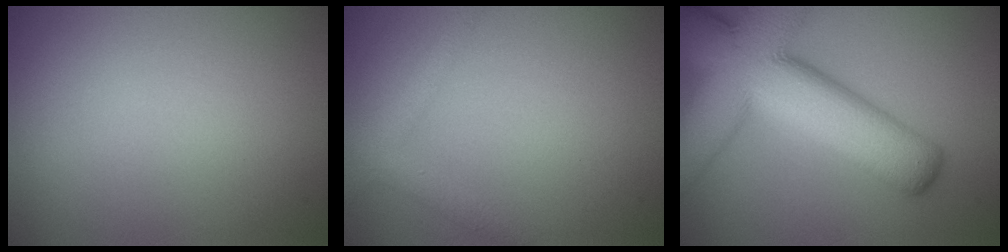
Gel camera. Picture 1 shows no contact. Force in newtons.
{"total": 2.3, "press": 2.3, "slide": 0.2}
{"total": 13.4, "press": 13.4, "slide": 0.8}